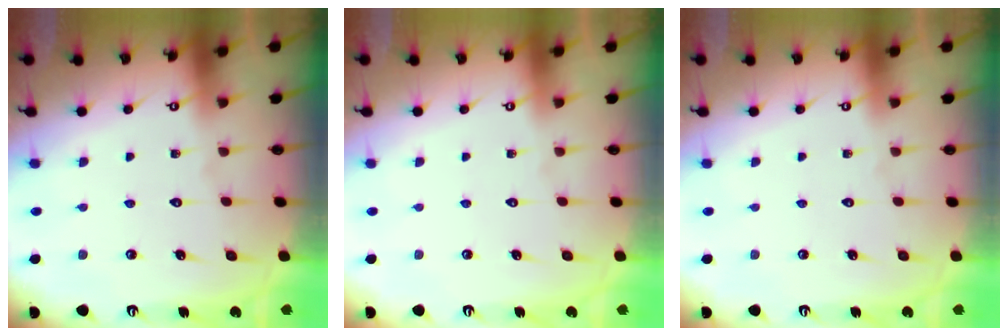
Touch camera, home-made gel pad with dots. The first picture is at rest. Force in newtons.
{"total": 0.0}
{"total": 0.0}